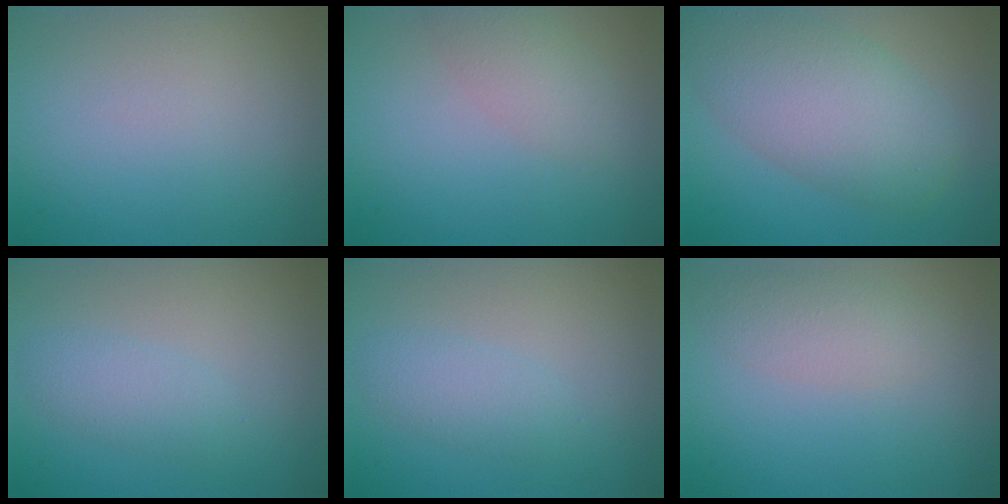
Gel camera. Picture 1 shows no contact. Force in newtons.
{"total": 2.4, "press": 2.4, "slide": 0.2}
{"total": 7.9, "press": 7.9, "slide": 0.2}
{"total": 2.0, "press": 2.0, "slide": 0.1}
{"total": 2.0, "press": 2.0, "slide": 0.1}
{"total": 2.5, "press": 2.5, "slide": 0.2}